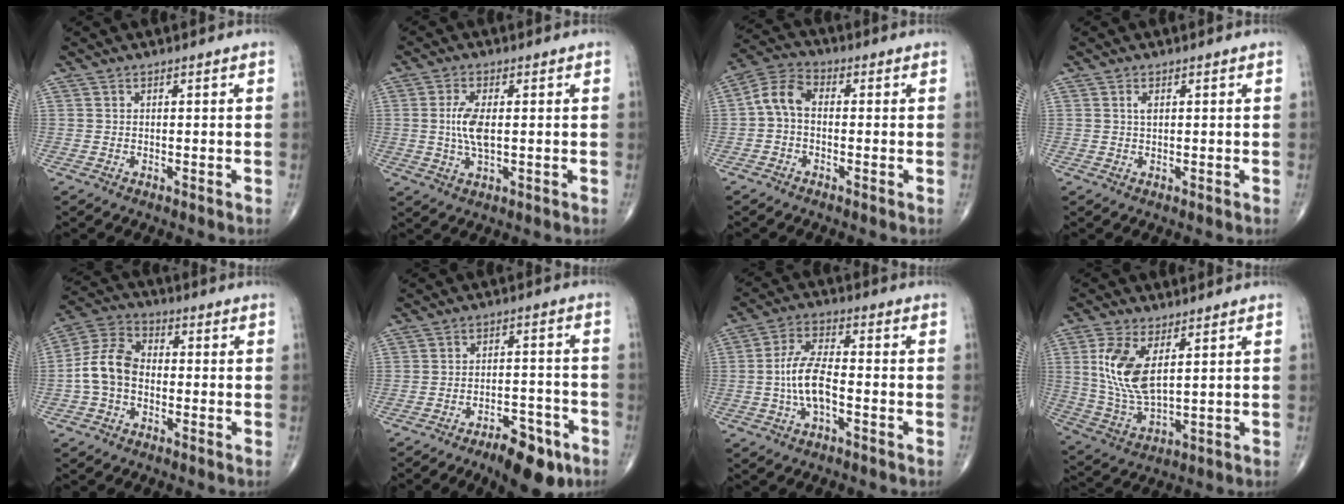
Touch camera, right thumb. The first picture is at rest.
{"total": 6.0, "force": [0.3, 2.4, 5.5], "torque": [-0.118, -0.005, 0.005]}
{"total": 6.2, "force": [-0.4, 4.0, 4.7], "torque": [-0.087, 0.023, -0.023]}
{"total": 1.3, "force": [0.4, 0.6, 1.0], "torque": [-0.020, 0.002, 0.008]}
{"total": 9.2, "force": [-1.4, 6.5, 6.4], "torque": [-0.118, 0.031, -0.041]}
{"total": 10.0, "force": [-6.3, 3.8, 6.8], "torque": [-0.087, 0.041, -0.093]}
{"total": 8.5, "force": [-1.8, 3.5, 7.6], "torque": [-0.158, 0.025, -0.039]}
{"total": 11.6, "force": [3.4, 5.3, 9.7], "torque": [-0.207, -0.014, 0.078]}